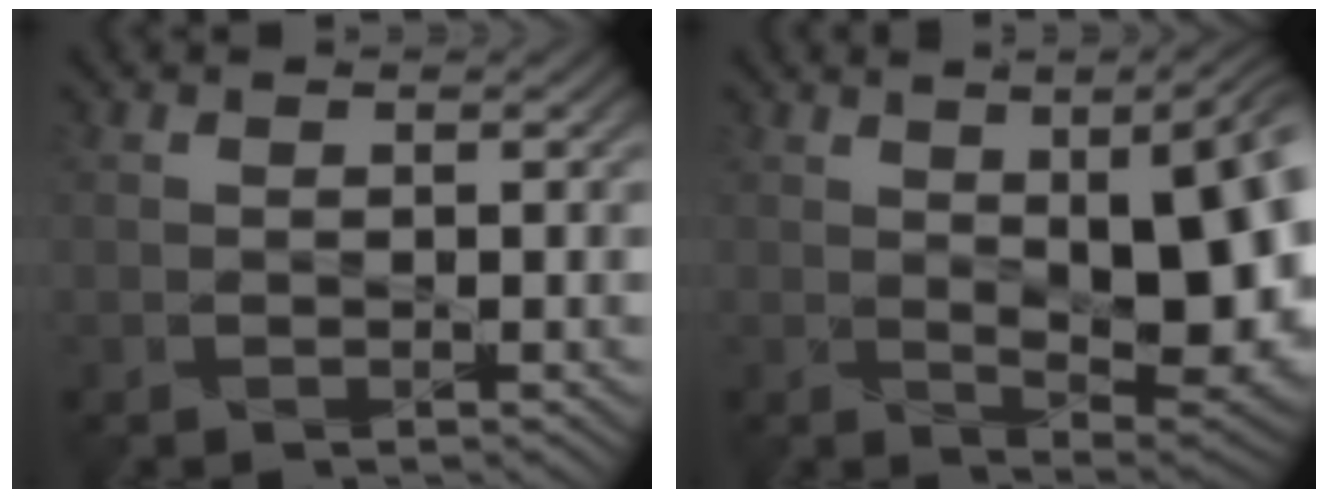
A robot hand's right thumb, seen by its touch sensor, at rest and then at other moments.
{"total": 14.3, "force": [2.1, 5.8, 12.9], "torque": [-0.169, 0.006, 0.041]}